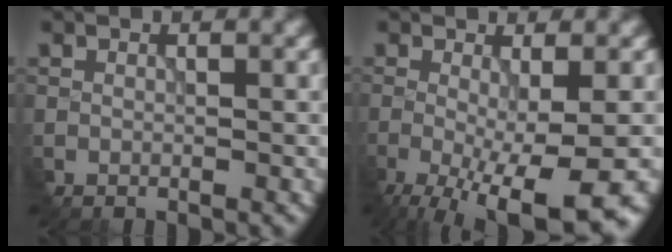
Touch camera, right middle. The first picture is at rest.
{"total": 9.7, "force": [-4.0, 2.5, 8.5], "torque": [-0.152, -0.025, -0.061]}